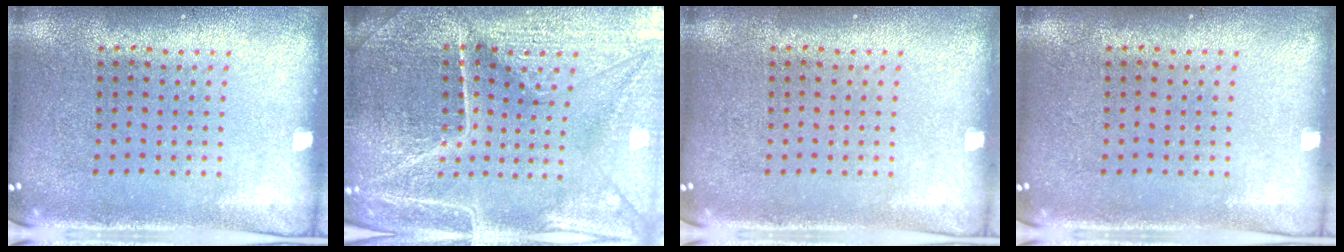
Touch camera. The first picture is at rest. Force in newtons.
{"total": 5.2, "press": 4.9, "slide": 2.0}
{"total": 0.0}
{"total": 0.0}